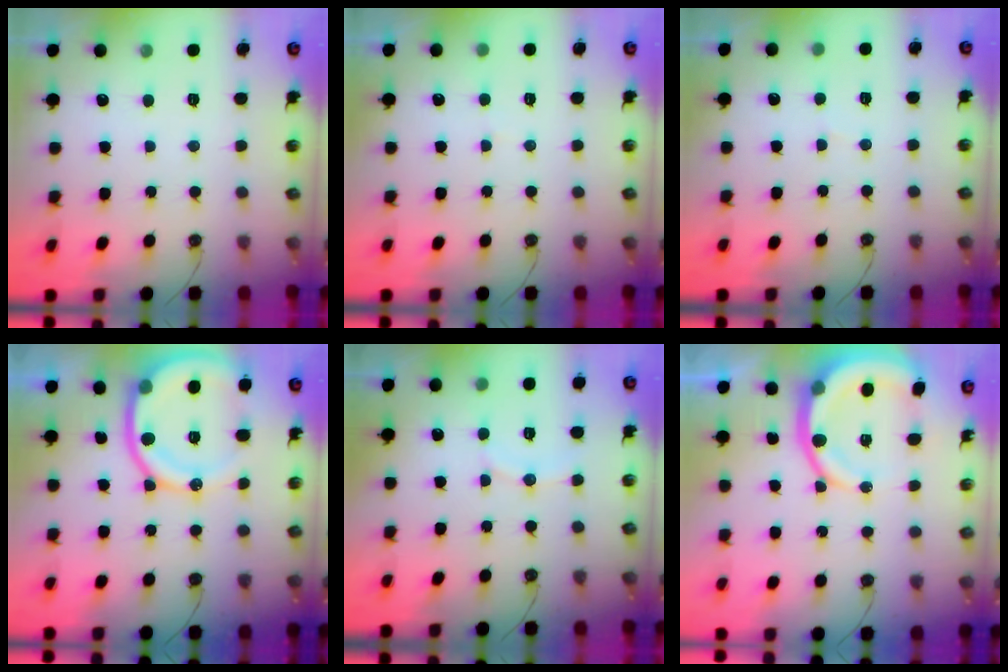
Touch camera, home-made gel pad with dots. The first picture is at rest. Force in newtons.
{"total": 2.5, "press": 2.5, "slide": 0.2}
{"total": 2.6, "press": 2.6, "slide": 0.2}
{"total": 15.9, "press": 15.8, "slide": 1.7}
{"total": 5.3, "press": 5.1, "slide": 1.6}
{"total": 12.6, "press": 12.3, "slide": 2.5}